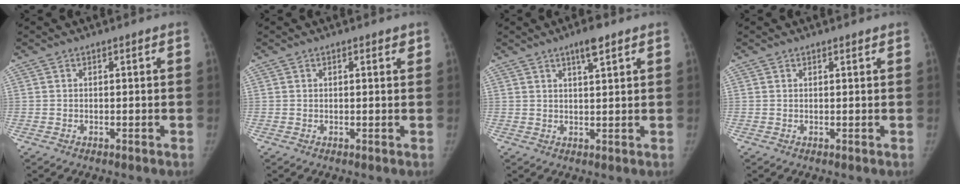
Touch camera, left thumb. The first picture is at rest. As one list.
[{"total": 1.3, "force": [0.8, 0.5, 0.9], "torque": [-0.005, -0.001, 0.008]}, {"total": 4.1, "force": [2.6, 0.9, 3.0], "torque": [-0.046, -0.011, 0.042]}, {"total": 0.6, "force": [0.6, 0.2, 0.0], "torque": [0.002, -0.003, 0.009]}]